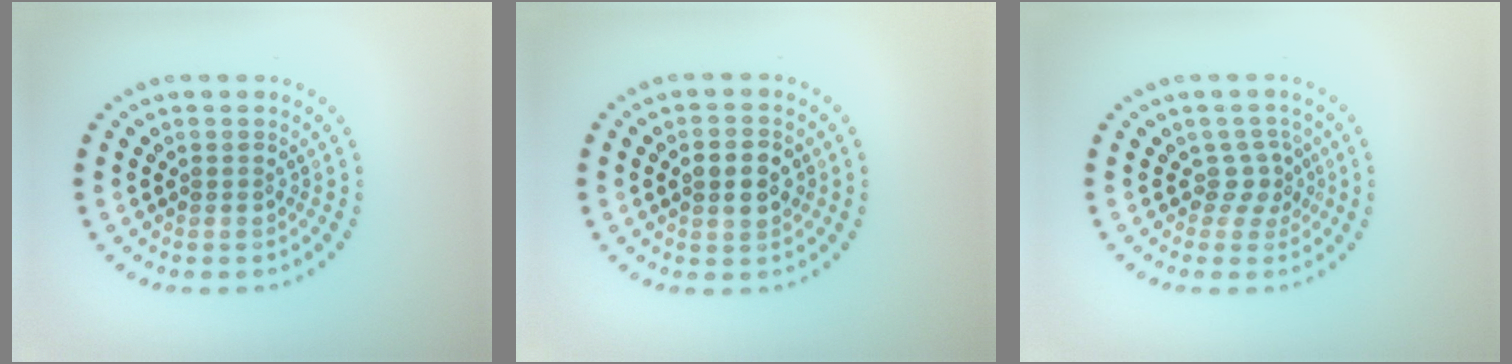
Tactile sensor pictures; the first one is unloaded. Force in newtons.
{"total": 2.9, "press": 2.9, "slide": 0.1}
{"total": 2.0, "press": 1.3, "slide": 1.5}